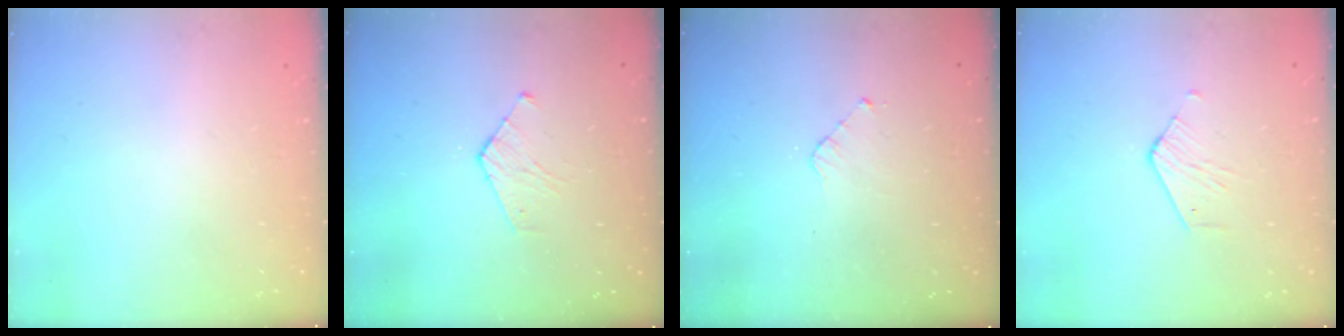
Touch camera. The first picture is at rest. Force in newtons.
{"total": 2.8, "press": 2.7, "slide": 0.3}
{"total": 2.8, "press": 2.8, "slide": 0.2}
{"total": 2.5, "press": 2.5, "slide": 0.2}